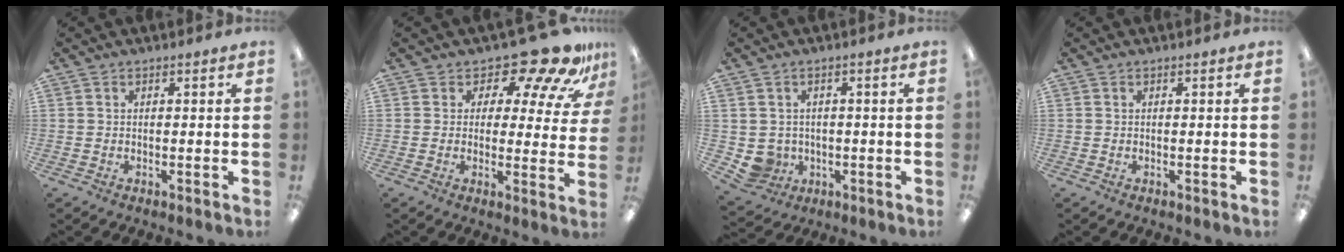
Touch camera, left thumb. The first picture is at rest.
{"total": 14.0, "force": [10.8, 5.1, 7.4], "torque": [-0.109, -0.087, 0.180]}
{"total": 4.6, "force": [0.3, 4.5, 0.7], "torque": [-0.041, -0.002, 0.009]}
{"total": 0.0}